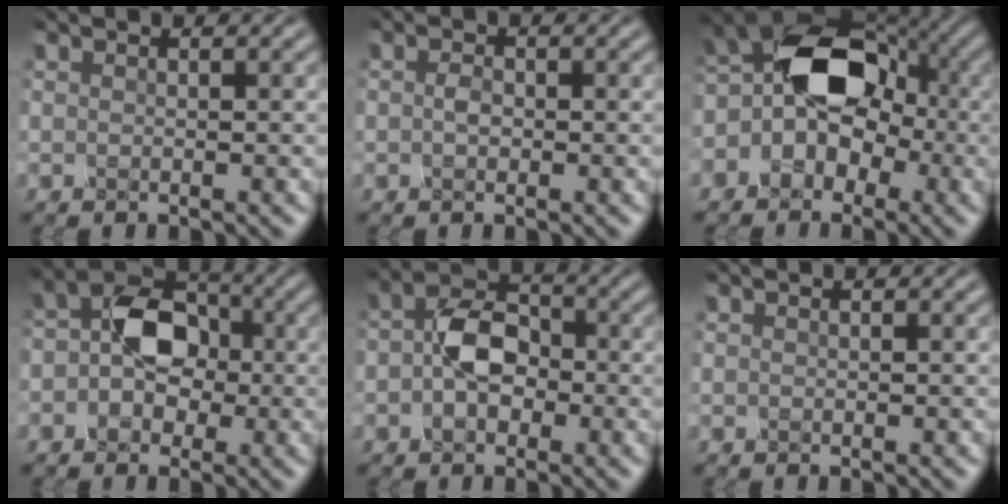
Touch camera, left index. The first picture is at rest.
{"total": 1.2, "force": [-0.1, 0.8, 0.9], "torque": [-0.019, 0.000, -0.005]}
{"total": 10.2, "force": [-0.8, 7.4, 6.9], "torque": [-0.062, 0.029, -0.046]}
{"total": 5.5, "force": [-0.4, 4.0, 3.8], "torque": [-0.054, 0.013, -0.017]}
{"total": 4.5, "force": [-0.6, 3.1, 3.2], "torque": [-0.057, 0.006, -0.019]}
{"total": 0.0}